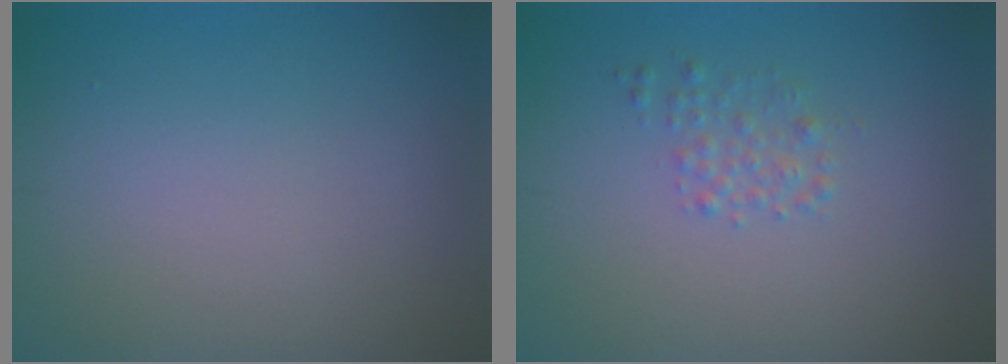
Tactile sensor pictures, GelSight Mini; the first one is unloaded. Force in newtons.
{"total": 1.4, "press": 1.4, "slide": 0.1}